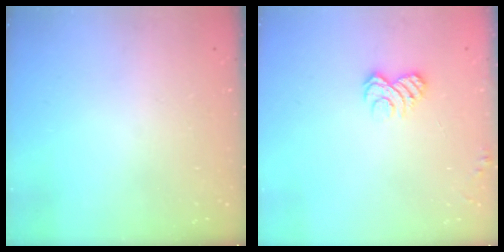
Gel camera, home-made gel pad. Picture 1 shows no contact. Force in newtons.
{"total": 5.1, "press": 5.0, "slide": 1.3}